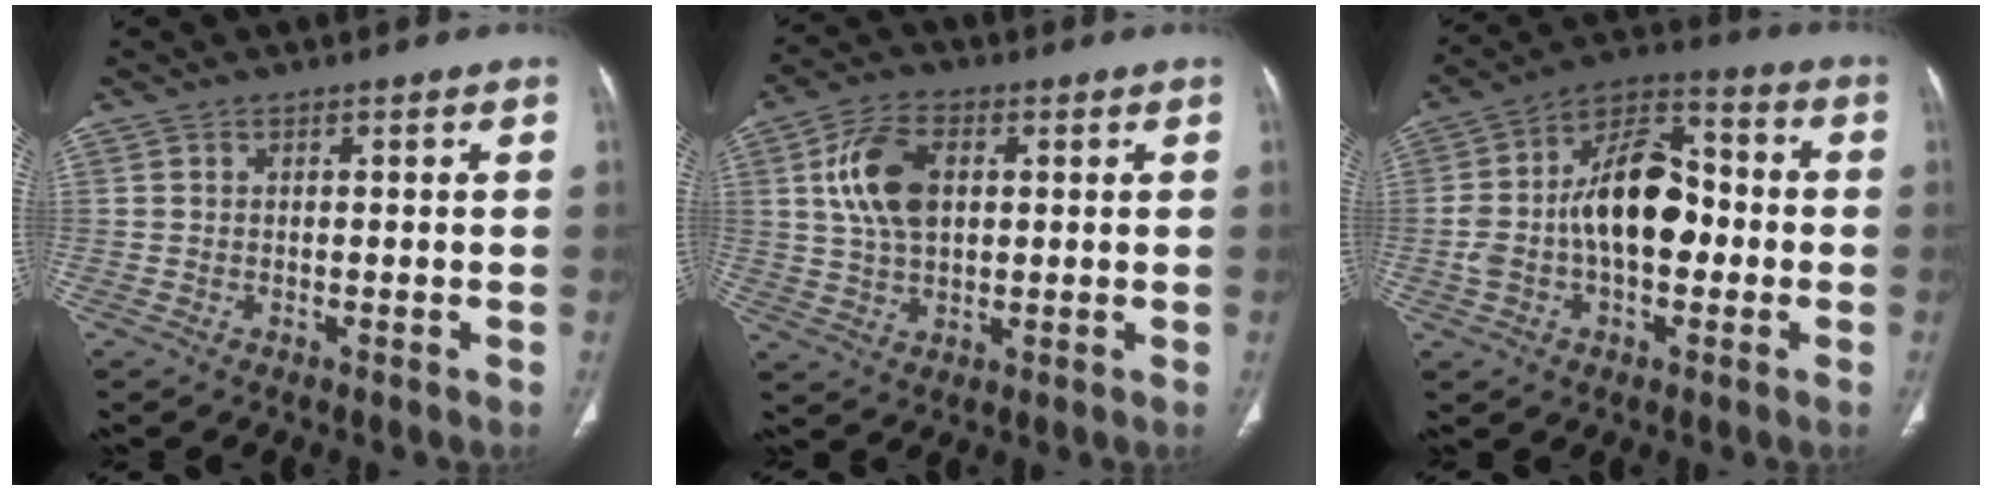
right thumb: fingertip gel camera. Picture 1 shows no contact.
{"total": 10.8, "force": [2.4, 6.6, 8.2], "torque": [-0.151, 0.004, 0.046]}
{"total": 17.4, "force": [-1.1, 10.2, 14.0], "torque": [-0.229, 0.047, -0.024]}